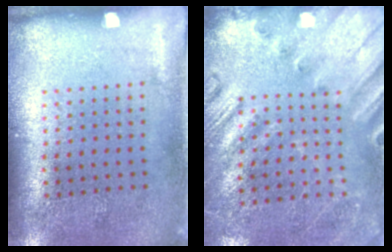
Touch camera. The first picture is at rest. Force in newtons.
{"total": 2.2, "press": 2.0, "slide": 1.0}